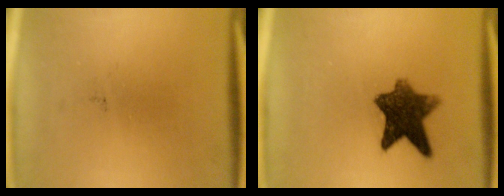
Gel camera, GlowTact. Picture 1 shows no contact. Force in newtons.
{"total": 8.9}